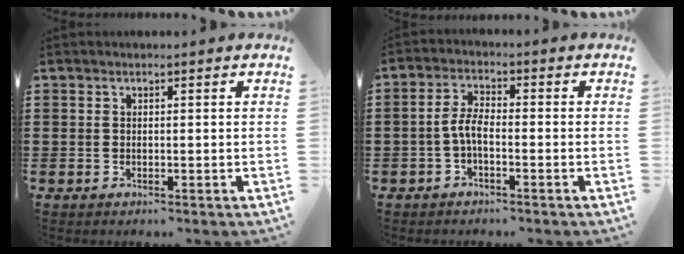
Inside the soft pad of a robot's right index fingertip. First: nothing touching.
{"total": 3.8, "force": [-1.3, 1.3, 3.3], "torque": [-0.081, 0.000, -0.032]}